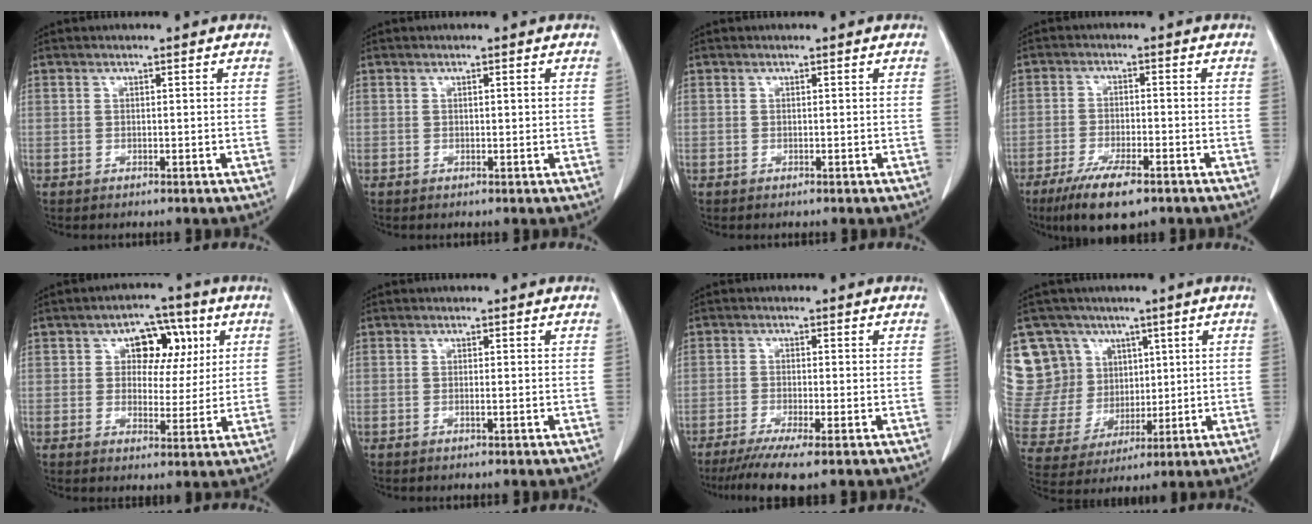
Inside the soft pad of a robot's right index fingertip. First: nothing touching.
{"total": 0.6, "force": [0.1, 0.1, 0.5], "torque": [-0.011, 0.000, 0.002]}
{"total": 0.0}
{"total": 8.6, "force": [-5.6, 2.0, 6.2], "torque": [-0.111, -0.015, -0.091]}
{"total": 7.7, "force": [2.5, 4.9, 5.4], "torque": [-0.062, 0.022, 0.036]}
{"total": 0.6, "force": [-0.2, -0.1, 0.5], "torque": [-0.010, 0.000, -0.003]}
{"total": 7.0, "force": [-4.9, -0.1, 5.0], "torque": [-0.078, -0.018, -0.079]}
{"total": 16.9, "force": [8.3, 14.3, 3.8], "torque": [-0.125, 0.070, 0.186]}